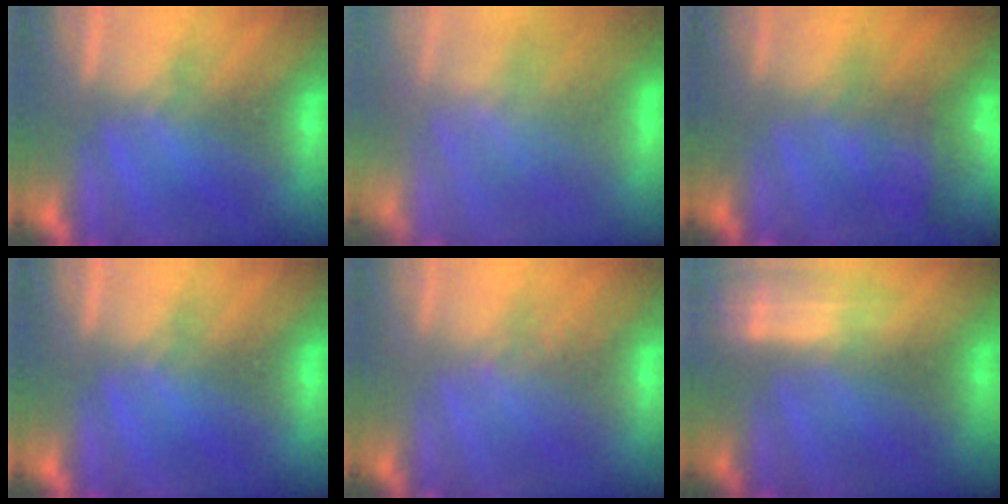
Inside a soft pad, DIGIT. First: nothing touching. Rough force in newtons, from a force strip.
{"total": 2.9}
{"total": 9.3}
{"total": 0.0}
{"total": 2.7}
{"total": 2.4}